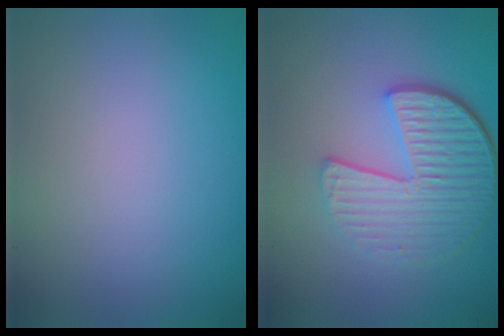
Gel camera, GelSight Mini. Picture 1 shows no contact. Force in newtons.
{"total": 6.3, "press": 4.5, "slide": 4.5}